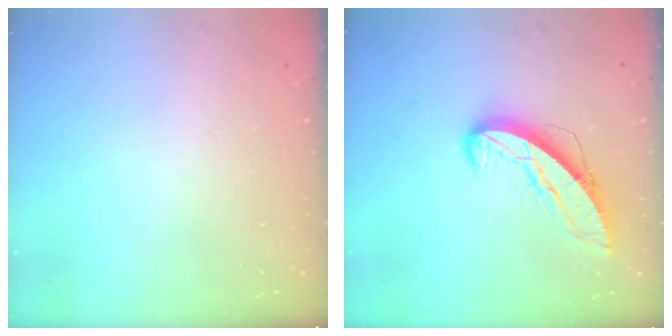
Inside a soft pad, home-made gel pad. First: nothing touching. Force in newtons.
{"total": 10.0, "press": 9.9, "slide": 1.0}